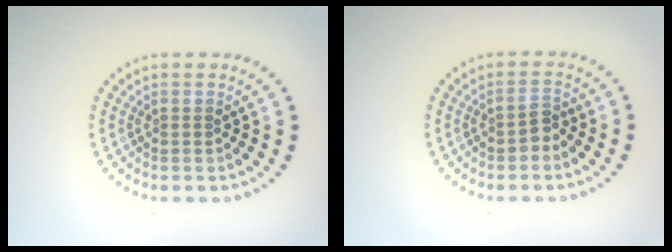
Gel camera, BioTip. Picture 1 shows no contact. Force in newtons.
{"total": 1.4, "press": 1.2, "slide": 0.7}